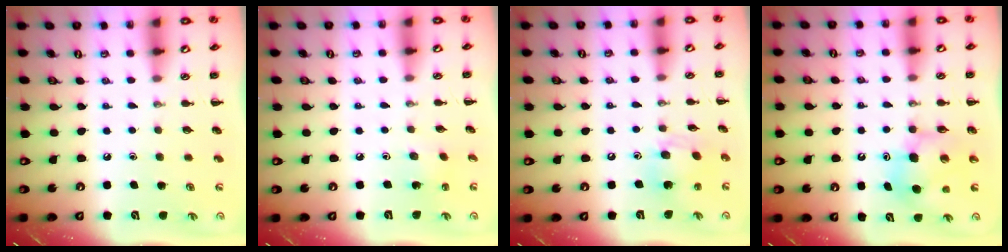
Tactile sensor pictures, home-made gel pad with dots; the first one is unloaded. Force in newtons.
{"total": 1.4, "press": 1.2, "slide": 0.6}
{"total": 9.8, "press": 9.7, "slide": 1.1}
{"total": 7.4, "press": 7.3, "slide": 1.5}